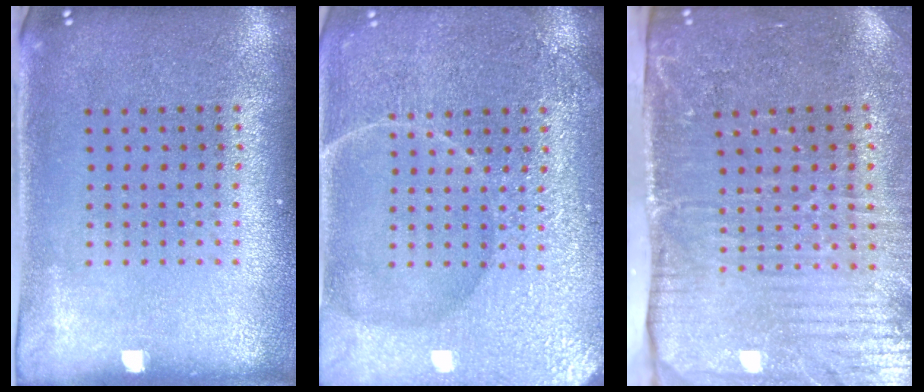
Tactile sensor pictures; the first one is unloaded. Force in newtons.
{"total": 6.6, "press": 6.5, "slide": 0.9}
{"total": 4.5, "press": 3.7, "slide": 2.4}